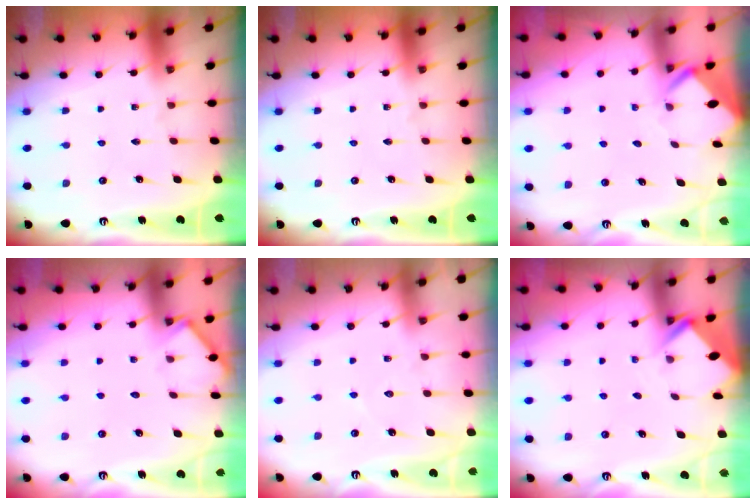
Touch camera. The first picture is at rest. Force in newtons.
{"total": 0.0}
{"total": 3.0, "press": 3.0, "slide": 0.1}
{"total": 4.3, "press": 4.3, "slide": 0.4}
{"total": 5.7, "press": 5.6, "slide": 0.6}
{"total": 2.7, "press": 2.7, "slide": 0.2}